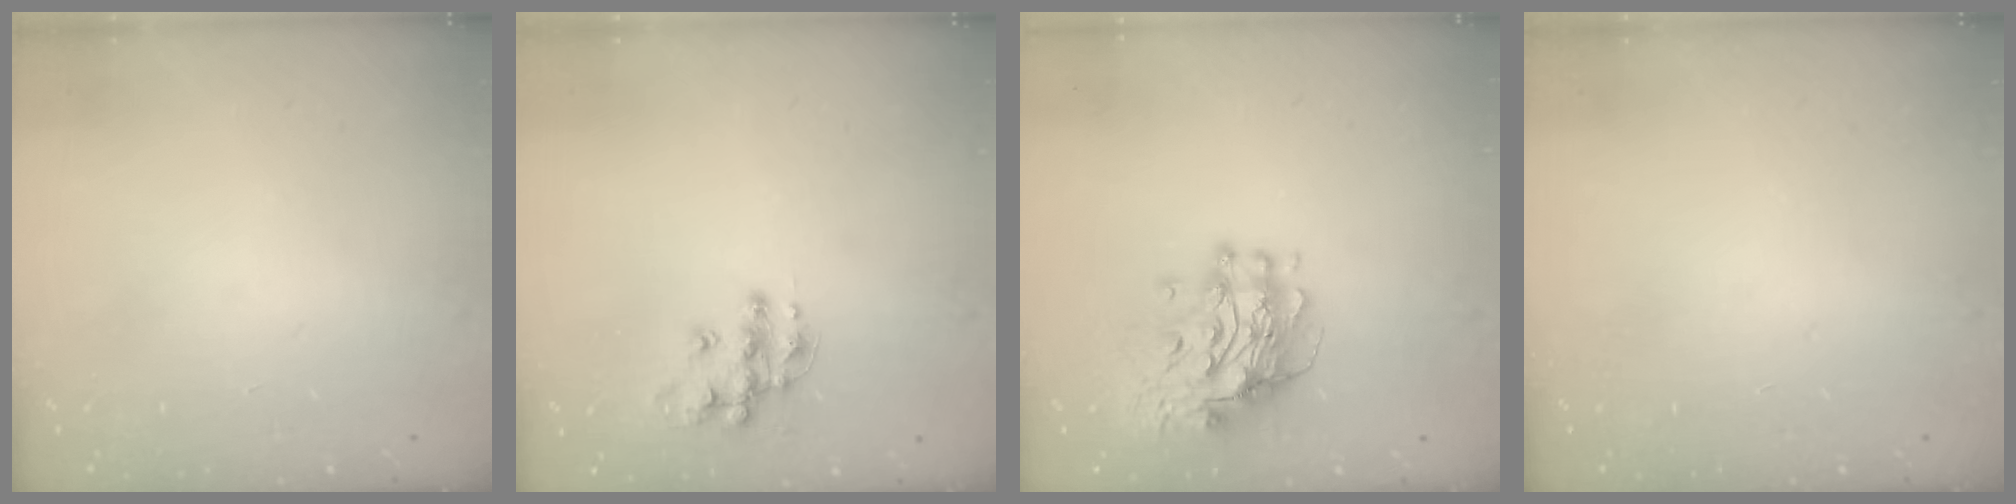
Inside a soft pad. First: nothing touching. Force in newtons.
{"total": 11.8, "press": 11.8, "slide": 0.7}
{"total": 11.7, "press": 11.7, "slide": 1.1}
{"total": 0.0}